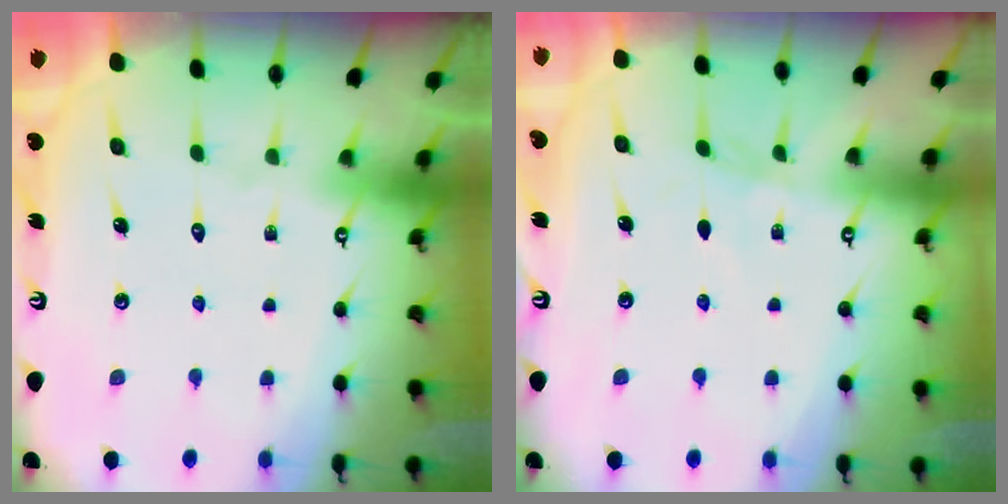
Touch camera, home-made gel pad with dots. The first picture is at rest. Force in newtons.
{"total": 2.7, "press": 2.7, "slide": 0.4}